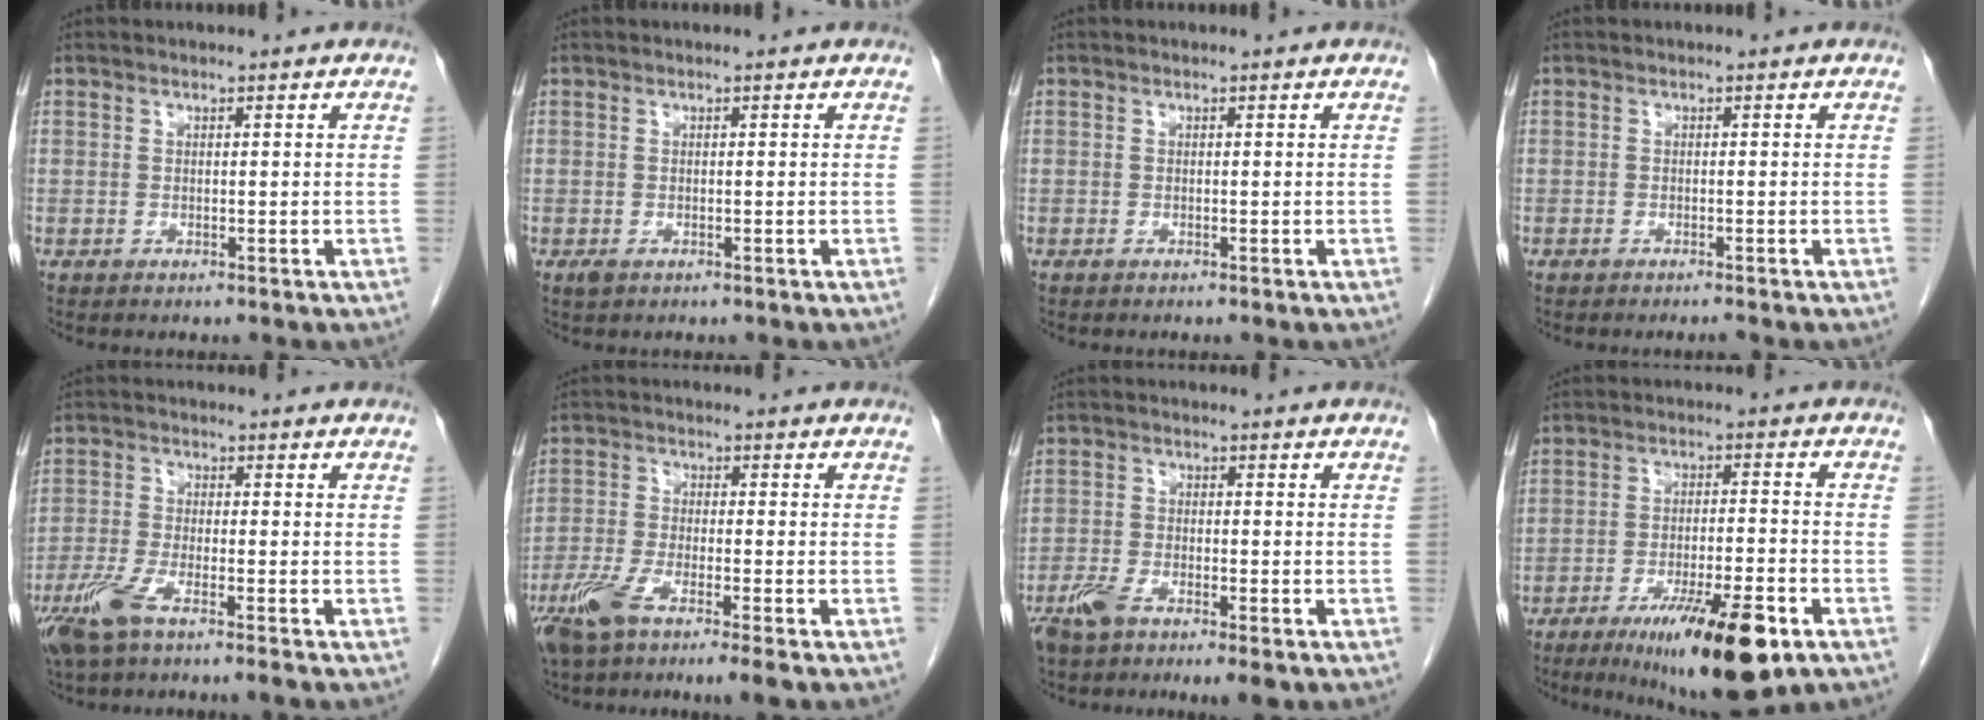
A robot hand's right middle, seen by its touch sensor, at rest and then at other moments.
{"total": 1.0, "force": [-0.5, 0.6, 0.7], "torque": [-0.014, -0.001, -0.003]}
{"total": 0.0}
{"total": 0.9, "force": [-0.8, 0.0, 0.4], "torque": [-0.011, -0.002, -0.014]}
{"total": 6.1, "force": [-4.0, 0.6, 4.5], "torque": [-0.102, -0.015, -0.082]}
{"total": 7.8, "force": [-4.9, 0.7, 6.0], "torque": [-0.123, -0.012, -0.092]}
{"total": 6.7, "force": [-4.5, 1.7, 4.8], "torque": [-0.087, -0.011, -0.078]}
{"total": 14.5, "force": [-8.1, 2.3, 11.8], "torque": [-0.161, -0.020, -0.121]}